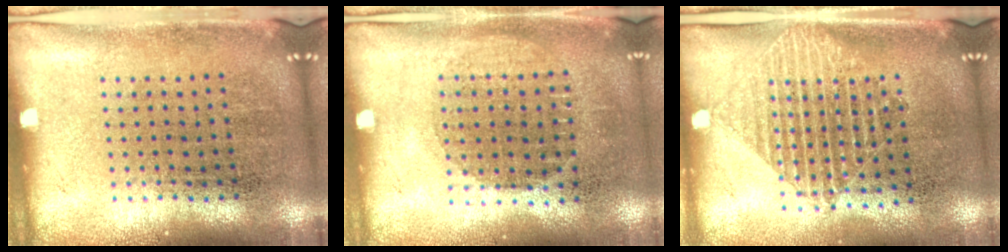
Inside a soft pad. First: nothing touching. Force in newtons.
{"total": 0.9, "press": 0.8, "slide": 0.4}
{"total": 1.4, "press": 1.2, "slide": 0.8}